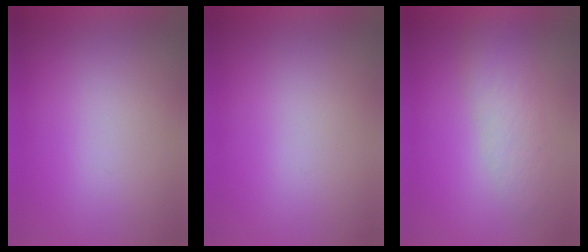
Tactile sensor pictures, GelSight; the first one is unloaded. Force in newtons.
{"total": 0.0}
{"total": 3.4}